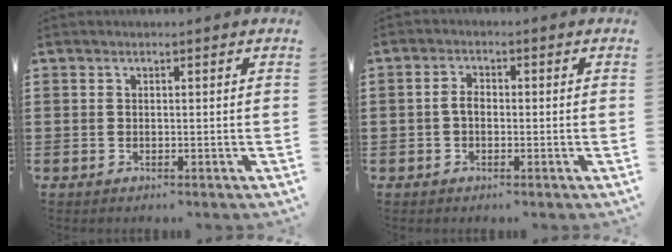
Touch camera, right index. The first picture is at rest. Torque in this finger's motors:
{"motor_torque": [0.37, -0.28, 0.11, 0.05]}